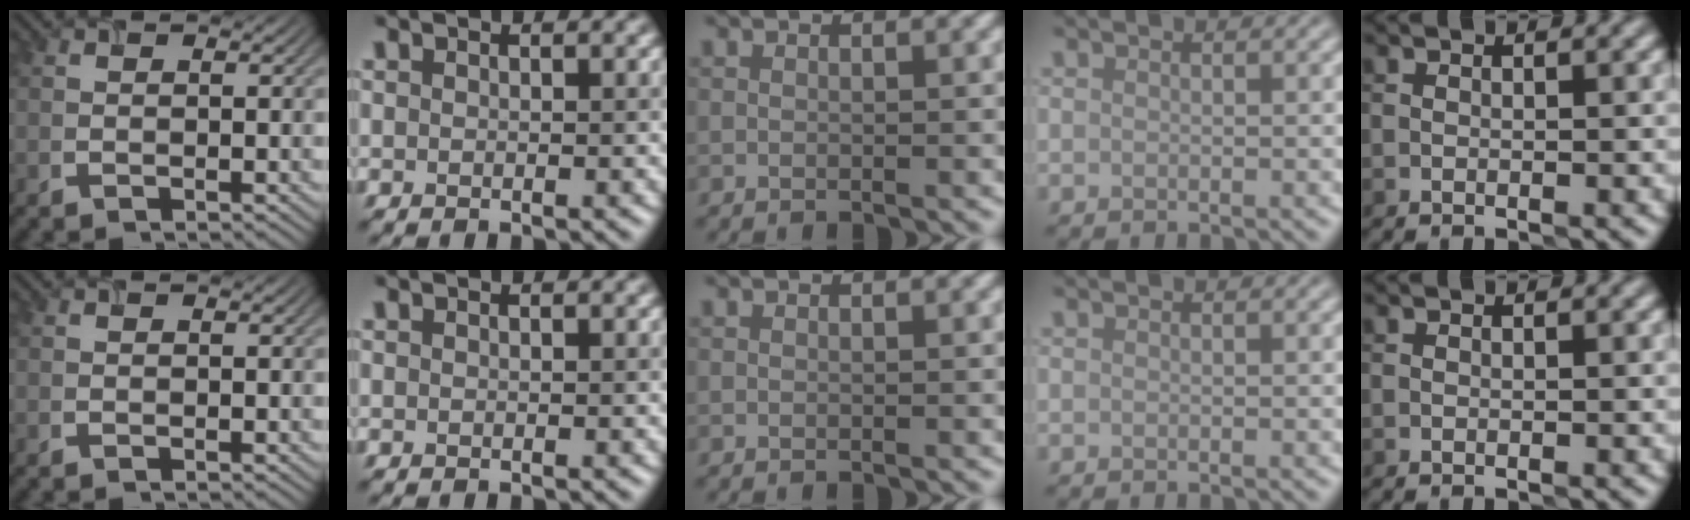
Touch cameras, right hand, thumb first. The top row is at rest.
{}